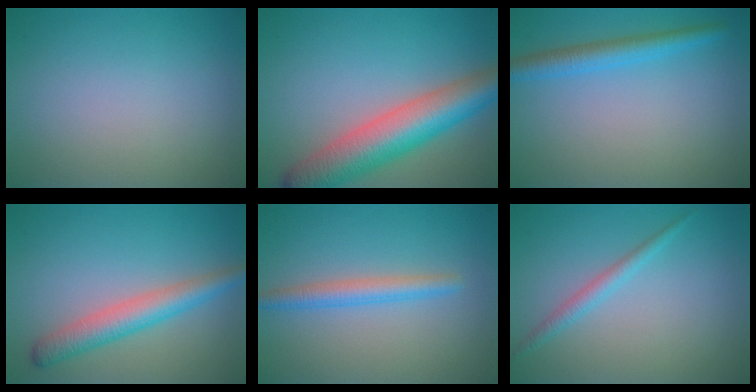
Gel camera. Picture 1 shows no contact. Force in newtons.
{"total": 8.6, "press": 8.6, "slide": 0.2}
{"total": 3.0, "press": 3.0, "slide": 0.2}
{"total": 4.0, "press": 4.0, "slide": 0.1}
{"total": 2.6, "press": 2.6, "slide": 0.2}
{"total": 1.6, "press": 1.6, "slide": 0.1}